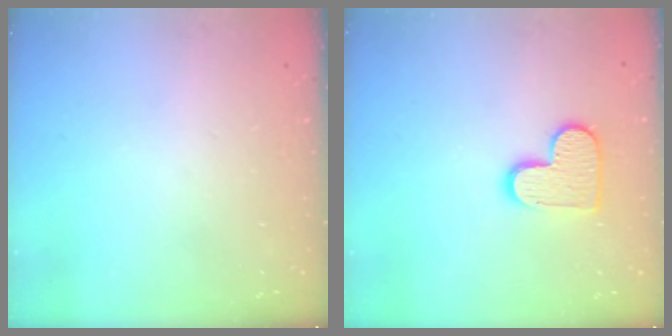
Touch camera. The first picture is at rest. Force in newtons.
{"total": 11.4, "press": 11.3, "slide": 0.6}